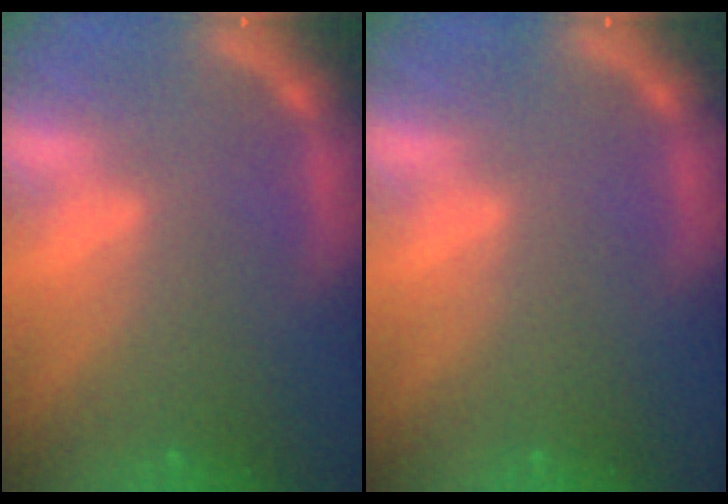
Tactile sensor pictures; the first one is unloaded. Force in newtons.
{"total": 0.0}